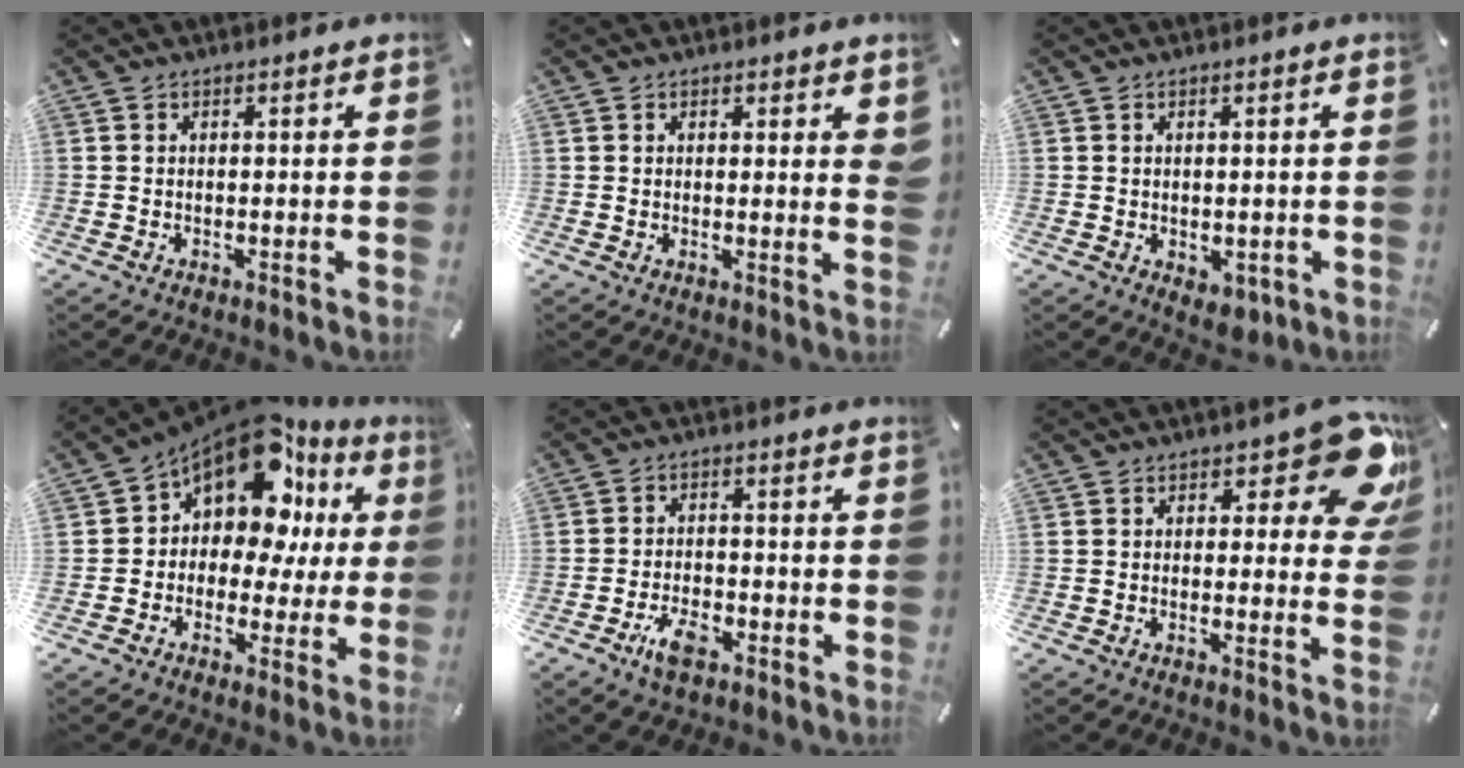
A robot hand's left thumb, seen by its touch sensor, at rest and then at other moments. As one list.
[{"total": 1.9, "force": [1.2, 0.7, 1.3], "torque": [-0.012, -0.004, 0.018]}, {"total": 2.3, "force": [-0.5, 1.7, 1.4], "torque": [-0.023, 0.005, -0.006]}, {"total": 14.1, "force": [8.3, 8.3, 7.8], "torque": [-0.148, -0.071, 0.146]}, {"total": 5.8, "force": [-3.2, 3.1, 3.7], "torque": [-0.077, 0.014, -0.059]}, {"total": 12.0, "force": [6.7, 5.4, 8.4], "torque": [-0.091, -0.043, 0.113]}]